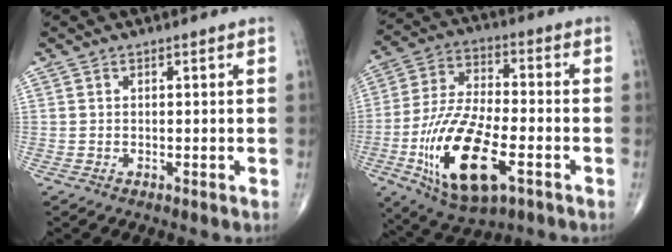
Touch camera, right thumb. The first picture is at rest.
{"total": 20.1, "force": [-7.0, 8.6, 16.8], "torque": [-0.327, 0.014, -0.115]}